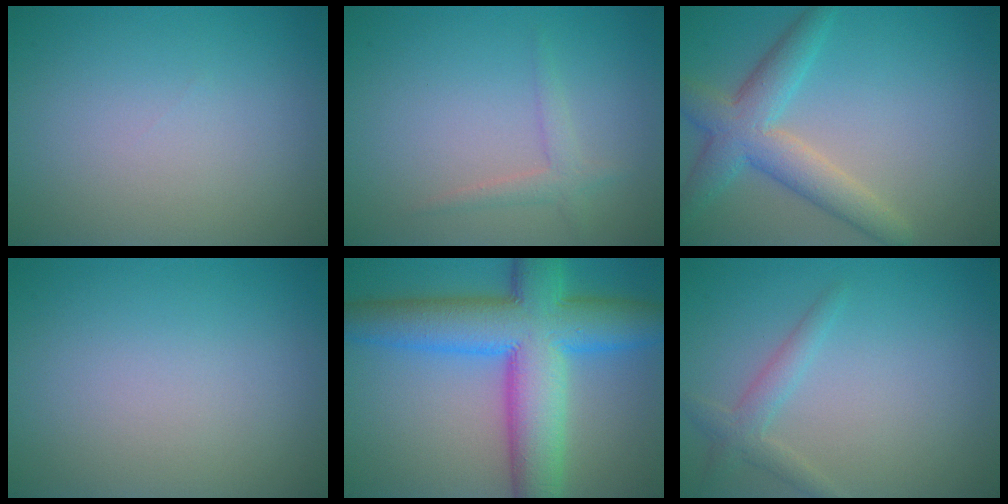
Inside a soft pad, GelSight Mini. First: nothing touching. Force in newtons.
{"total": 1.6, "press": 1.6, "slide": 0.1}
{"total": 5.0, "press": 5.0, "slide": 0.2}
{"total": 0.0}
{"total": 12.5, "press": 12.5, "slide": 0.2}
{"total": 2.0, "press": 2.0, "slide": 0.1}